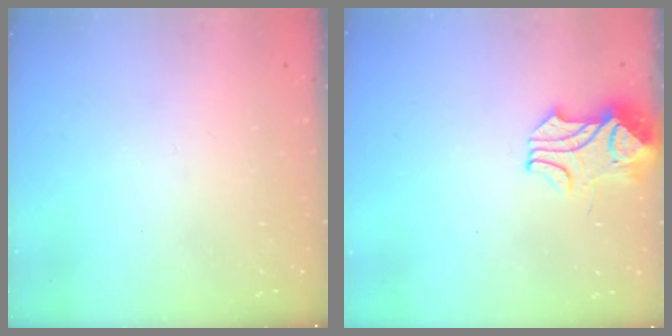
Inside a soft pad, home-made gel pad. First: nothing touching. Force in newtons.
{"total": 2.4, "press": 2.2, "slide": 1.0}